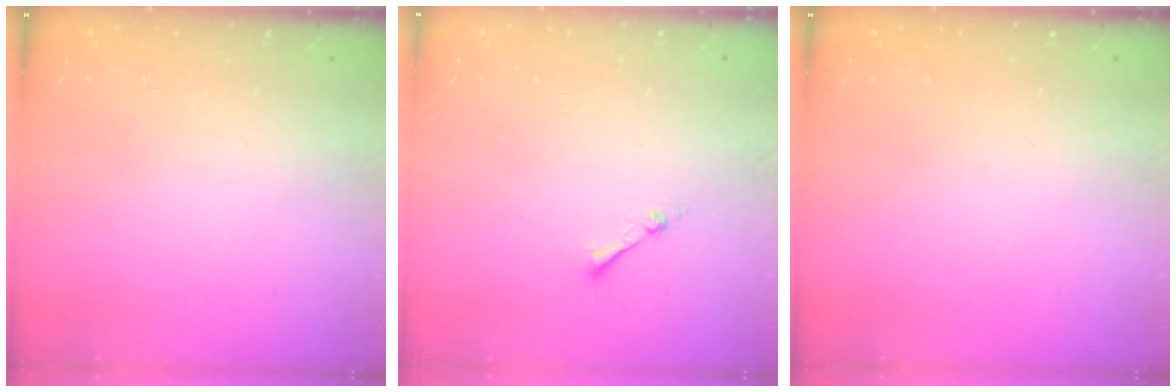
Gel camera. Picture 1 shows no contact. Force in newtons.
{"total": 1.9, "press": 1.9, "slide": 0.3}
{"total": 0.0}